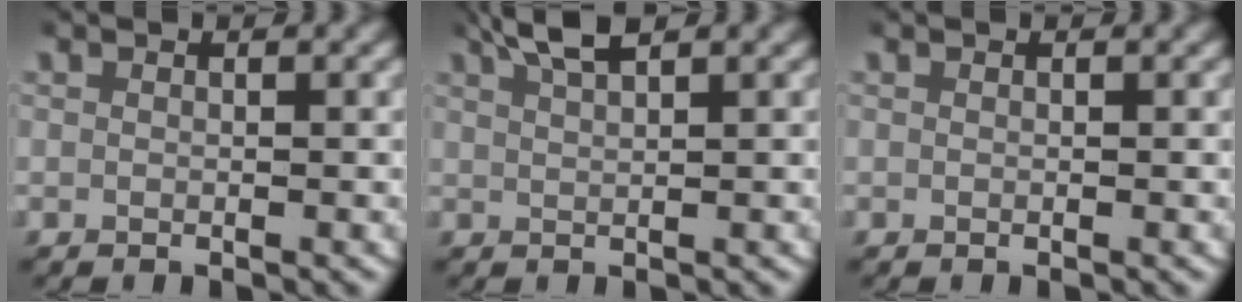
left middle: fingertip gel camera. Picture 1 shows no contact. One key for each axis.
{"total": 3.2, "fx": 2.7, "fy": 0.4, "fz": 1.7, "tx": -0.036, "ty": 0.007, "tz": 0.050}
{"total": 0.0}